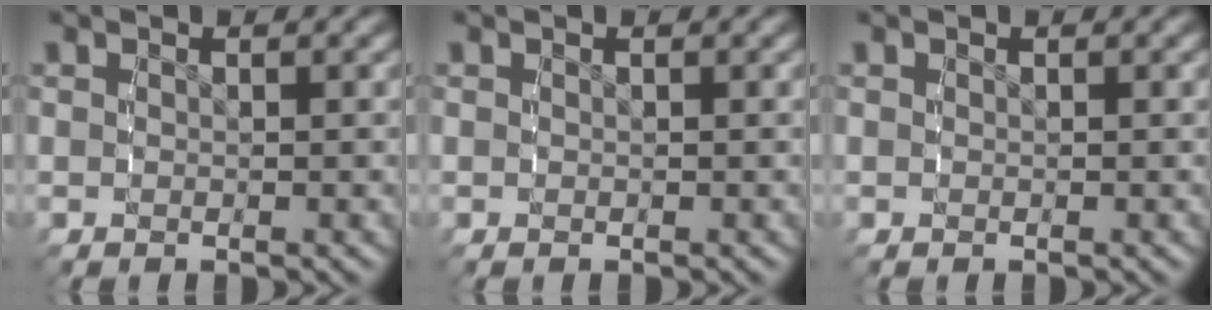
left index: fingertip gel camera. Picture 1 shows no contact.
{"total": 0.0}
{"total": 0.0}